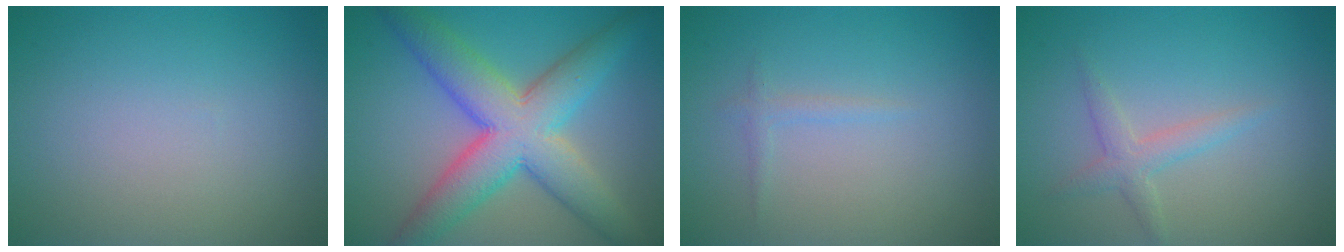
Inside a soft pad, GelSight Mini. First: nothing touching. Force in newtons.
{"total": 9.1, "press": 9.1, "slide": 0.2}
{"total": 0.8, "press": 0.8, "slide": 0.0}
{"total": 1.9, "press": 1.9, "slide": 0.0}